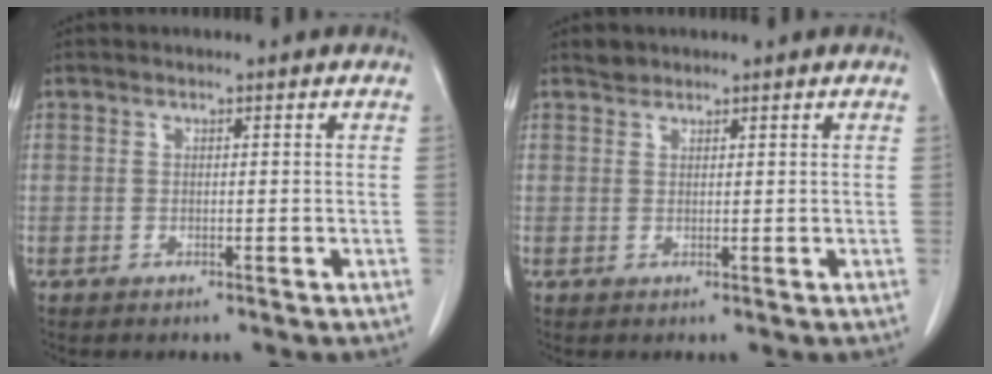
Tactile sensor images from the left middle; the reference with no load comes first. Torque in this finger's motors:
{"motor_torque": [0.31, -0.32, -0.08, 0.01]}